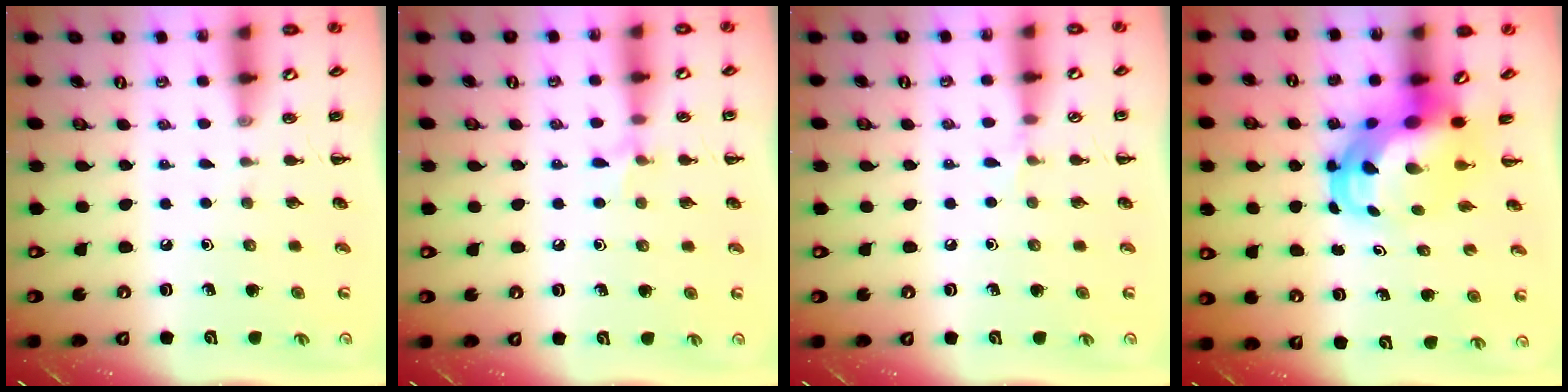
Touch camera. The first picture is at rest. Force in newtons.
{"total": 5.4, "press": 5.1, "slide": 1.9}
{"total": 4.0, "press": 3.7, "slide": 1.4}
{"total": 7.2, "press": 6.9, "slide": 1.9}